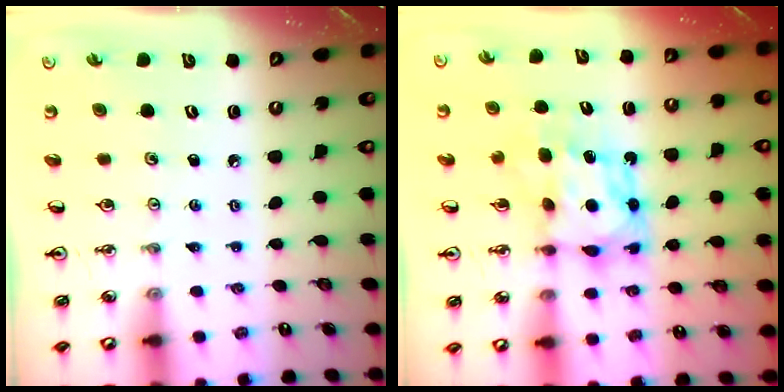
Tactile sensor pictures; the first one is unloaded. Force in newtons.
{"total": 7.3, "press": 7.3, "slide": 0.6}